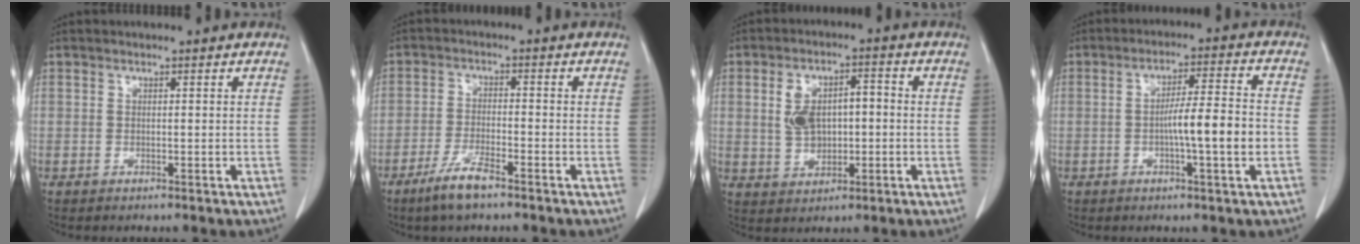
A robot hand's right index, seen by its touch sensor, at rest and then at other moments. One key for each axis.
{"total": 5.5, "fx": -3.9, "fy": 0.9, "fz": 3.8, "tx": -0.081, "ty": -0.007, "tz": -0.074}
{"total": 7.3, "fx": 0.2, "fy": 4.4, "fz": 5.9, "tx": -0.116, "ty": 0.024, "tz": 0.012}
{"total": 8.3, "fx": -1.7, "fy": 0.1, "fz": 8.1, "tx": -0.132, "ty": 0.009, "tz": -0.030}